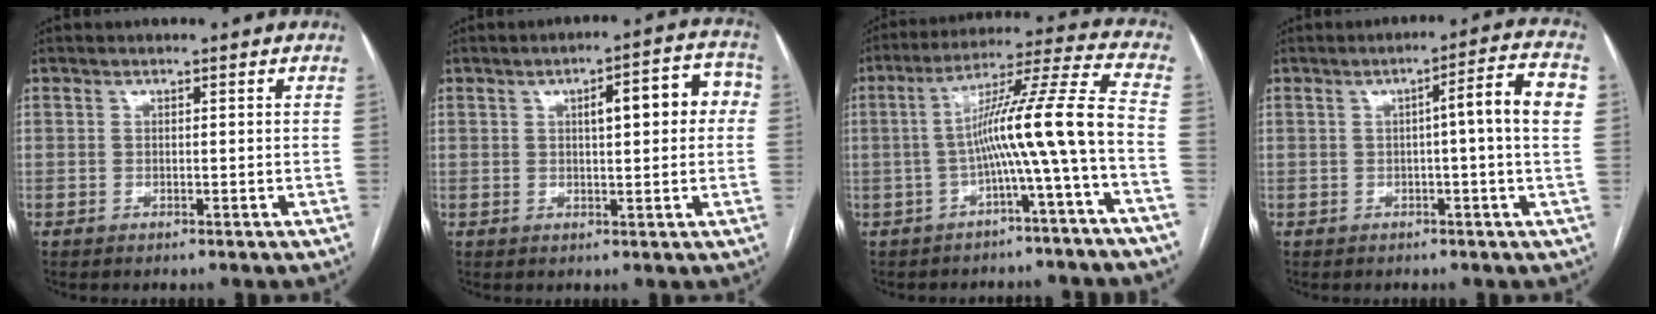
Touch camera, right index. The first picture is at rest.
{"total": 8.3, "force": [1.4, 2.3, 7.8], "torque": [-0.098, 0.034, 0.015]}
{"total": 10.5, "force": [-2.7, -1.8, 10.0], "torque": [-0.167, 0.027, -0.044]}
{"total": 7.7, "force": [0.6, -0.3, 7.7], "torque": [-0.102, 0.016, 0.002]}